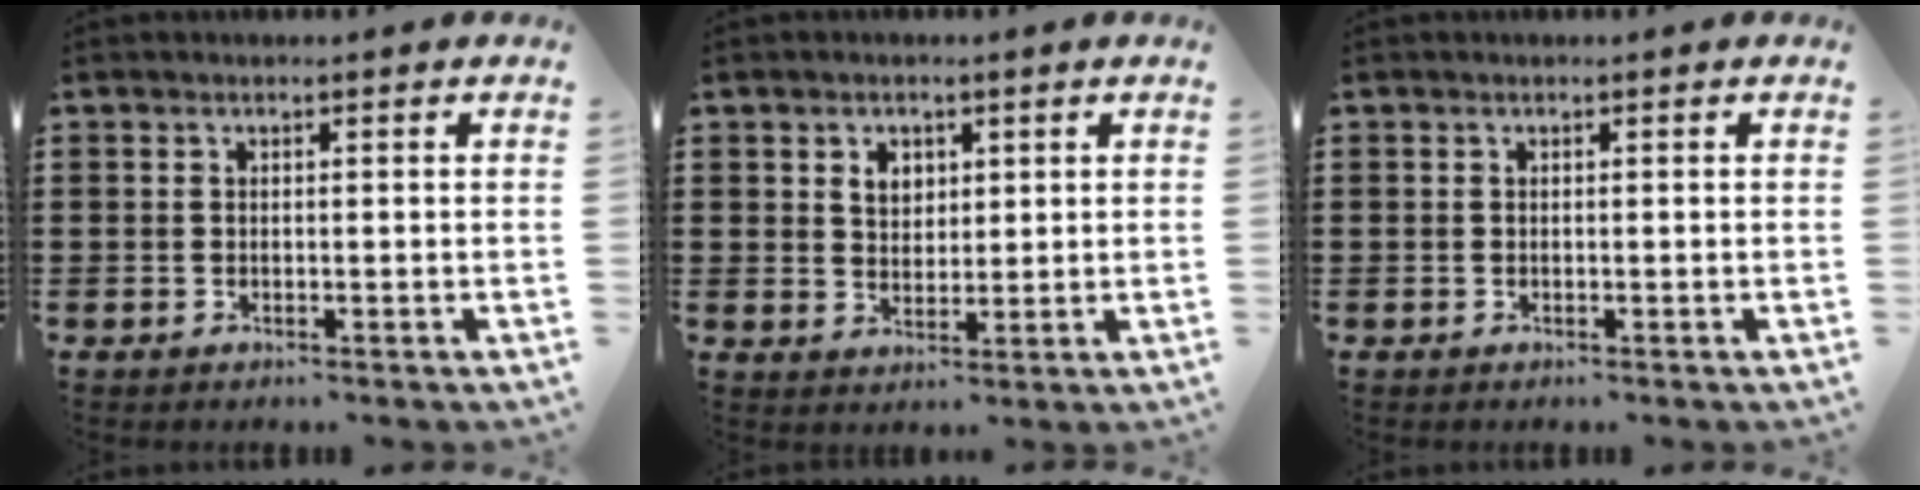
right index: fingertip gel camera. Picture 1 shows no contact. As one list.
[{"total": 3.2, "force": [1.5, 2.5, 1.5], "torque": [-0.039, 0.011, 0.025]}, {"total": 0.0}]